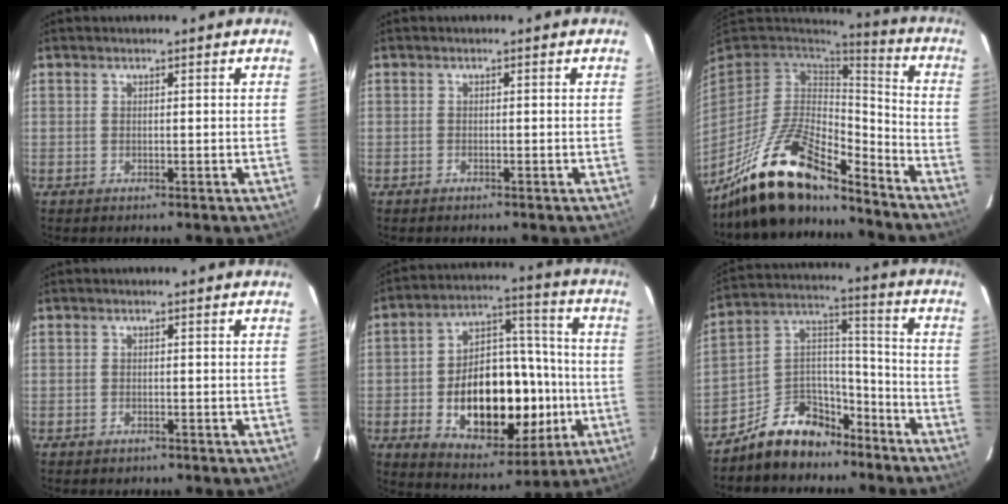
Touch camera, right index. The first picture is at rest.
{"total": 0.7, "force": [-0.6, 0.3, 0.1], "torque": [-0.003, 0.002, -0.012]}
{"total": 20.1, "force": [-15.1, 6.8, 11.5], "torque": [-0.242, -0.018, -0.269]}
{"total": 1.2, "force": [-0.9, 0.8, 0.2], "torque": [-0.006, 0.002, -0.013]}
{"total": 22.2, "force": [-5.3, 13.4, 16.9], "torque": [-0.302, 0.032, -0.058]}
{"total": 13.4, "force": [-9.7, 7.7, 5.0], "torque": [-0.102, 0.068, -0.153]}